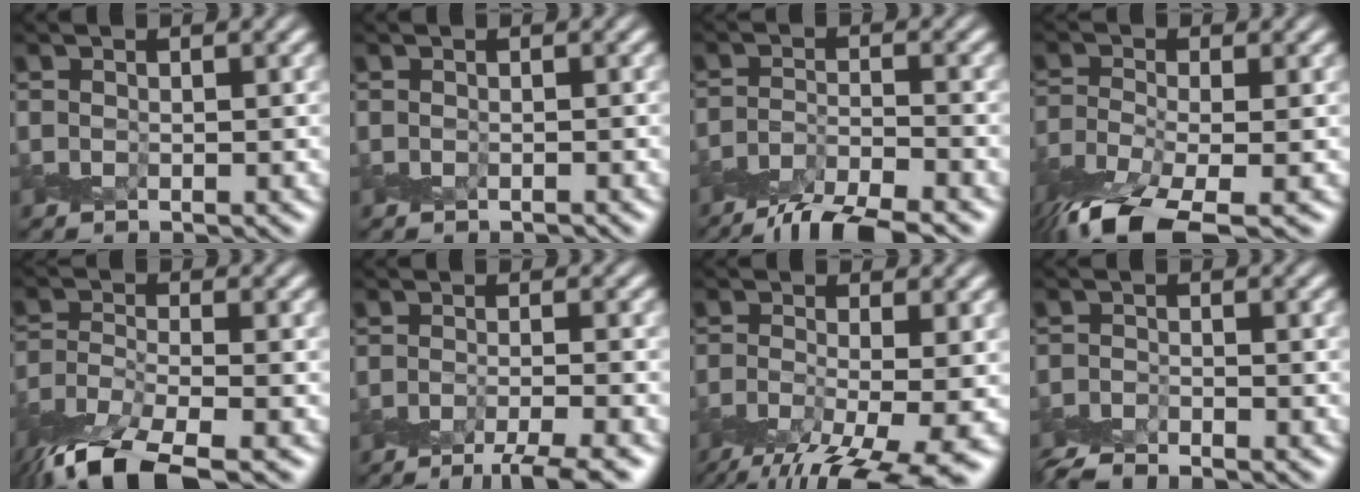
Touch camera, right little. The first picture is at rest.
{"total": 0.6, "force": [-0.5, 0.1, 0.1], "torque": [-0.004, 0.001, -0.010]}
{"total": 6.0, "force": [-5.2, 0.8, 2.8], "torque": [-0.043, -0.009, -0.097]}
{"total": 8.1, "force": [-5.7, 2.5, 5.2], "torque": [-0.109, -0.023, -0.114]}
{"total": 8.7, "force": [-6.6, 2.3, 5.1], "torque": [-0.107, -0.019, -0.132]}
{"total": 4.2, "force": [-3.1, 0.2, 2.9], "torque": [-0.036, -0.003, -0.057]}
{"total": 10.1, "force": [-6.1, 2.7, 7.7], "torque": [-0.139, -0.029, -0.102]}
{"total": 2.5, "force": [-2.5, -0.1, 0.2], "torque": [-0.007, -0.008, -0.058]}